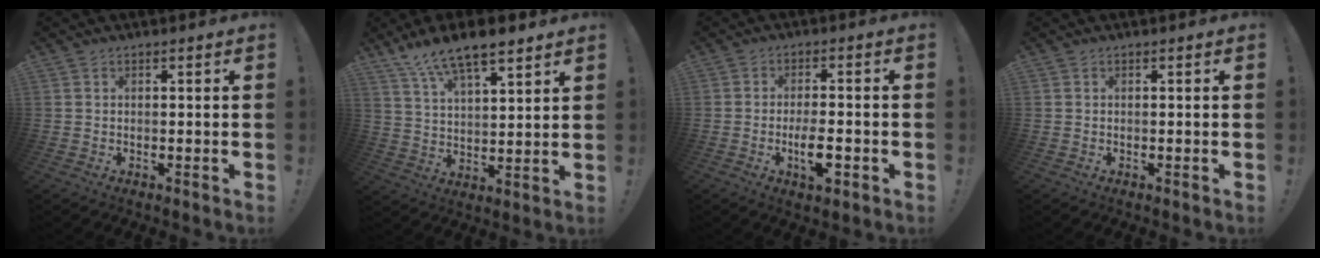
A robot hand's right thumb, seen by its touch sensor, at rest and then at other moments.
{"total": 11.8, "force": [9.3, 3.6, 6.3], "torque": [-0.115, -0.055, 0.168]}
{"total": 7.1, "force": [-2.4, 2.2, 6.3], "torque": [-0.122, 0.005, -0.039]}
{"total": 0.0}